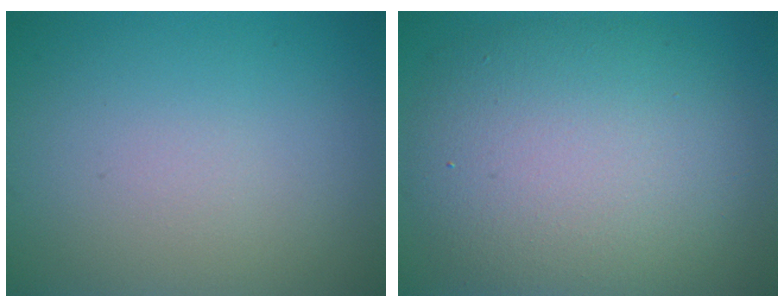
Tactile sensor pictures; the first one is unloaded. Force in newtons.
{"total": 10.2, "press": 10.1, "slide": 1.0}